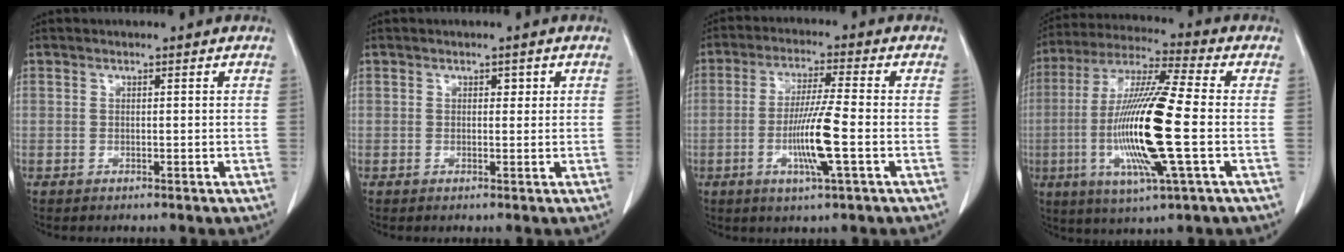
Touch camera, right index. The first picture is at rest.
{"total": 1.0, "force": [0.4, 0.7, 0.6], "torque": [-0.003, 0.001, 0.003]}
{"total": 8.9, "force": [-2.4, -0.6, 8.5], "torque": [-0.165, -0.011, -0.047]}
{"total": 17.8, "force": [-3.0, 0.7, 17.6], "torque": [-0.359, -0.012, -0.062]}